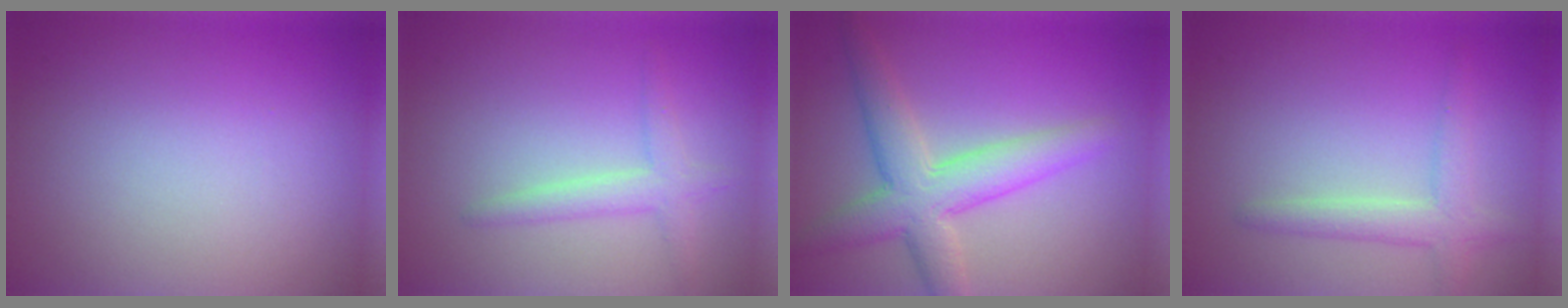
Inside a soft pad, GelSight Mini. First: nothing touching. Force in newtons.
{"total": 2.3, "press": 2.3, "slide": 0.1}
{"total": 5.6, "press": 5.6, "slide": 0.2}
{"total": 2.7, "press": 2.7, "slide": 0.2}